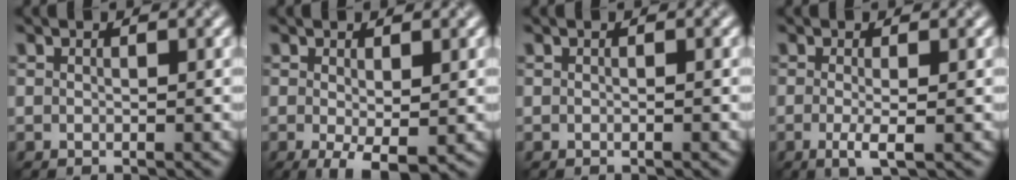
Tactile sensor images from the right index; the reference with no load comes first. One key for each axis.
{"total": 2.8, "fx": -0.7, "fy": 0.6, "fz": 2.6, "tx": -0.049, "ty": -0.005, "tz": -0.001}
{"total": 0.8, "fx": -0.1, "fy": 0.5, "fz": 0.7, "tx": 0.004, "ty": 0.003, "tz": -0.009}
{"total": 2.0, "fx": -0.9, "fy": 0.1, "fz": 1.8, "tx": -0.038, "ty": -0.003, "tz": -0.007}